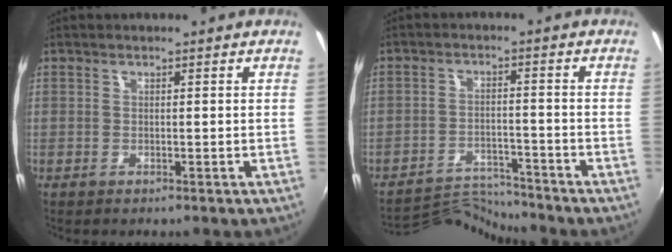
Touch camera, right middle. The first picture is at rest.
{"total": 7.1, "force": [-7.1, -0.6, -0.3], "torque": [-0.018, 0.011, -0.125]}